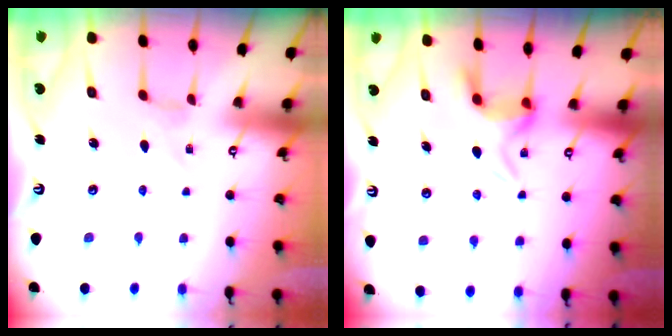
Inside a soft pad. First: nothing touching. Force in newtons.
{"total": 6.0, "press": 5.9, "slide": 1.4}